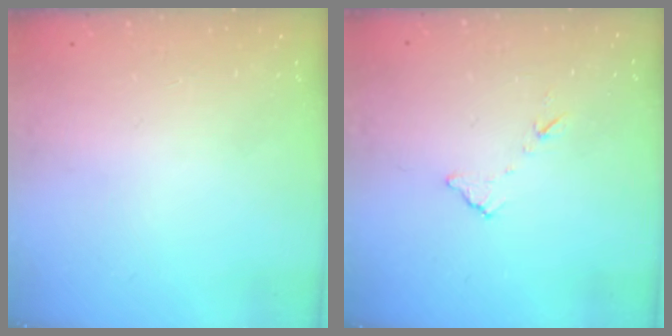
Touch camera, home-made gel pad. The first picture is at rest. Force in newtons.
{"total": 6.3, "press": 6.3, "slide": 0.4}